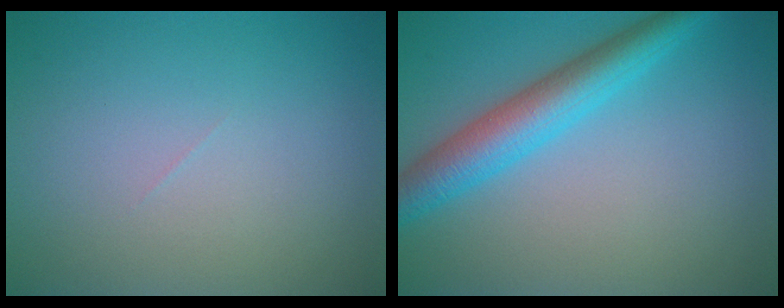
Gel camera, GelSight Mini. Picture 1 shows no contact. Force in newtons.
{"total": 5.3, "press": 5.3, "slide": 0.1}